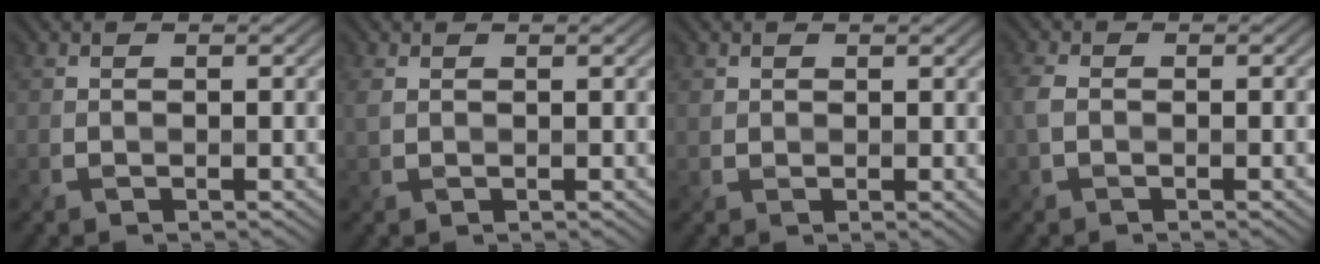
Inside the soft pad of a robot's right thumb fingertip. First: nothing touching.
{"total": 1.1, "force": [0.6, 0.7, 0.6], "torque": [-0.021, 0.002, 0.013]}
{"total": 1.2, "force": [0.7, 0.9, 0.2], "torque": [-0.001, -0.003, 0.015]}
{"total": 2.4, "force": [-0.5, 1.3, 1.9], "torque": [-0.048, 0.000, -0.014]}